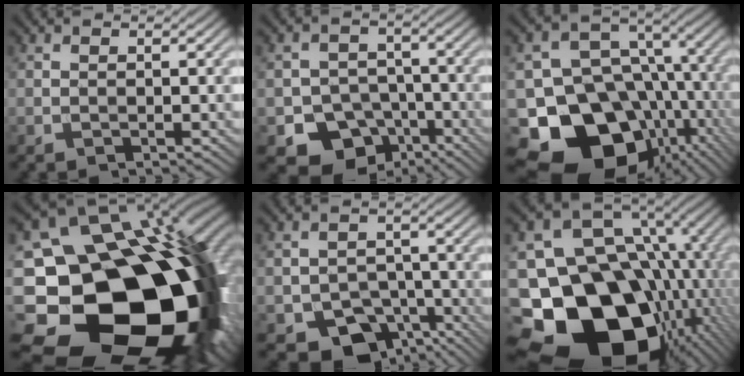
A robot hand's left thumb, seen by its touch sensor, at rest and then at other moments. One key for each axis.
{"total": 9.9, "fx": -5.7, "fy": 7.3, "fz": 3.5, "tx": -0.051, "ty": -0.018, "tz": -0.097}
{"total": 21.2, "fx": -8.5, "fy": 16.8, "fz": 9.7, "tx": -0.173, "ty": -0.045, "tz": -0.133}
{"total": 23.6, "fx": -6.7, "fy": 17.7, "fz": 14.2, "tx": -0.278, "ty": -0.033, "tz": -0.100}
{"total": 9.4, "fx": -5.7, "fy": 6.3, "fz": 4.2, "tx": -0.063, "ty": -0.022, "tz": -0.090}
{"total": 24.2, "fx": -8.3, "fy": 18.3, "fz": 13.4, "tx": -0.250, "ty": -0.039, "tz": -0.153}